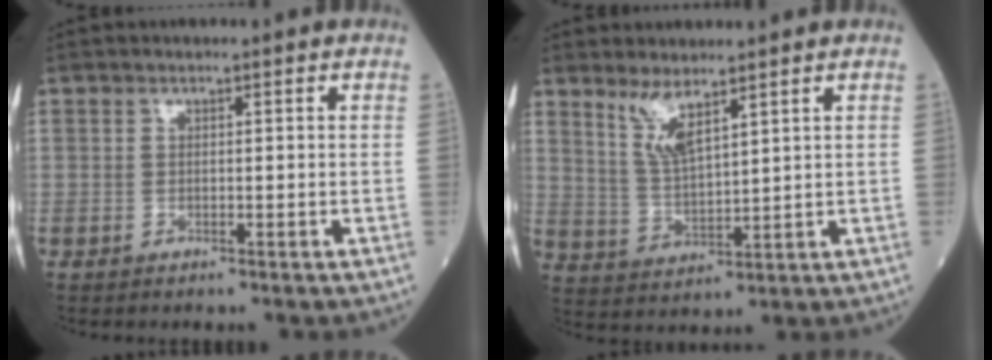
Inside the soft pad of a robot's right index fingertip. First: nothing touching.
{"total": 5.5, "force": [3.8, 0.9, 3.9], "torque": [-0.084, -0.012, 0.081]}